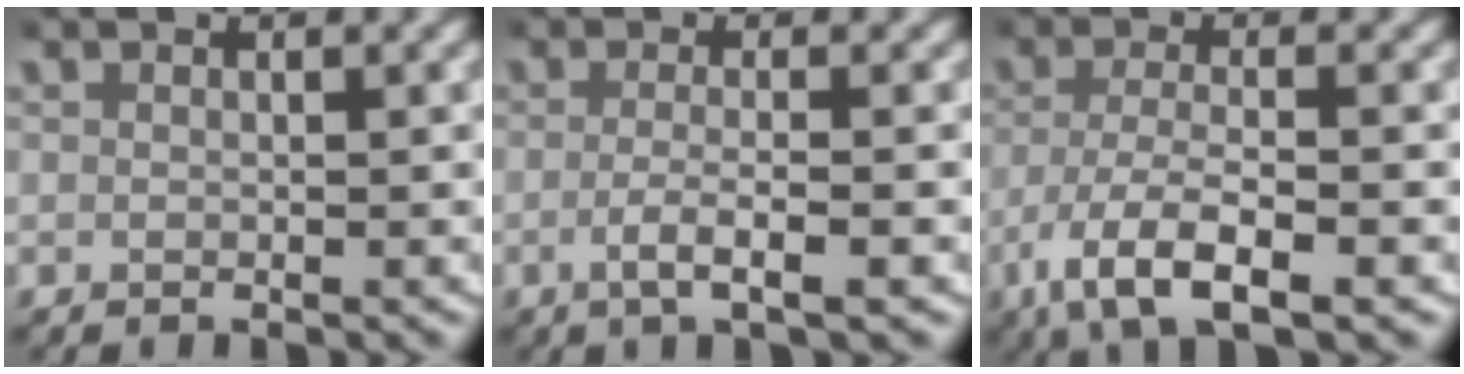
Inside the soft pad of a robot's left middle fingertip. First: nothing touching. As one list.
[{"total": 2.6, "force": [-1.2, 0.1, 2.3], "torque": [-0.055, -0.011, -0.018]}, {"total": 5.4, "force": [-2.6, 1.9, 4.3], "torque": [-0.091, -0.017, -0.037]}]